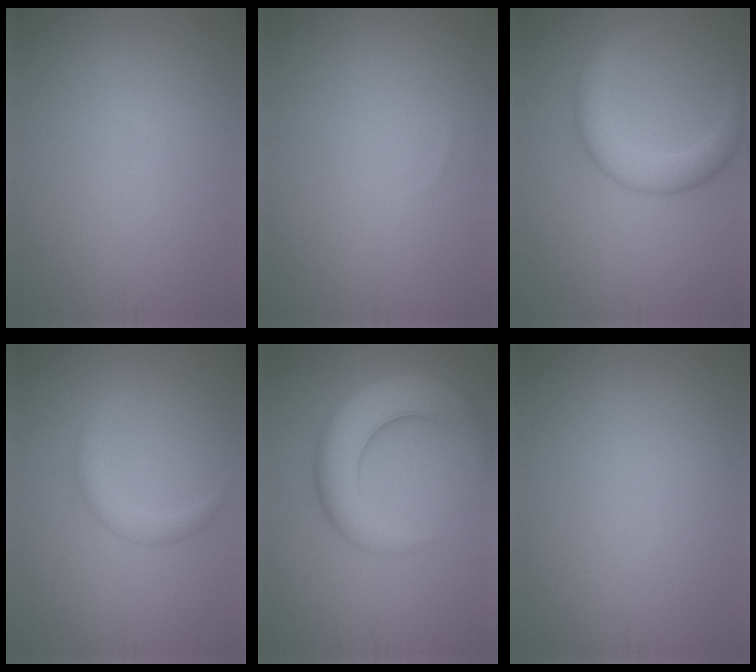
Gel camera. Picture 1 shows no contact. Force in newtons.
{"total": 0.0}
{"total": 4.6, "press": 4.6, "slide": 0.2}
{"total": 1.9, "press": 1.9, "slide": 0.1}
{"total": 7.3, "press": 7.3, "slide": 0.4}
{"total": 0.0}